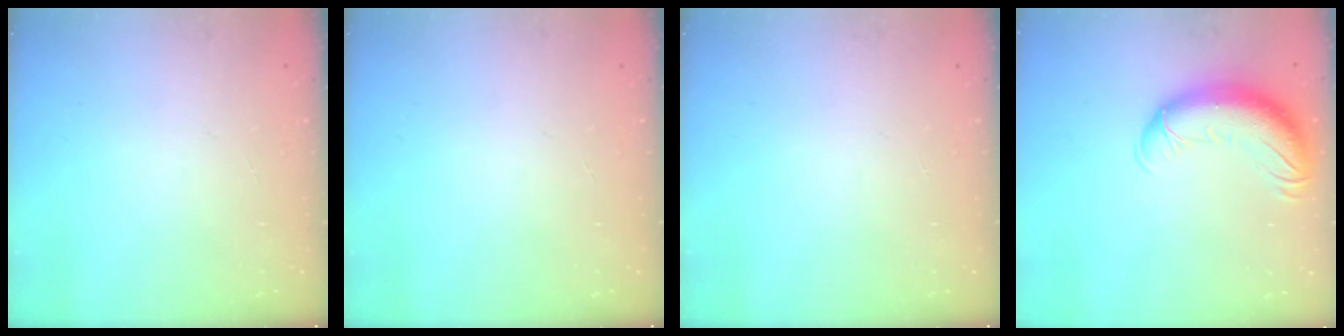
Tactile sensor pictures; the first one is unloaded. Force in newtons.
{"total": 0.0}
{"total": 0.0}
{"total": 14.5, "press": 14.2, "slide": 3.1}